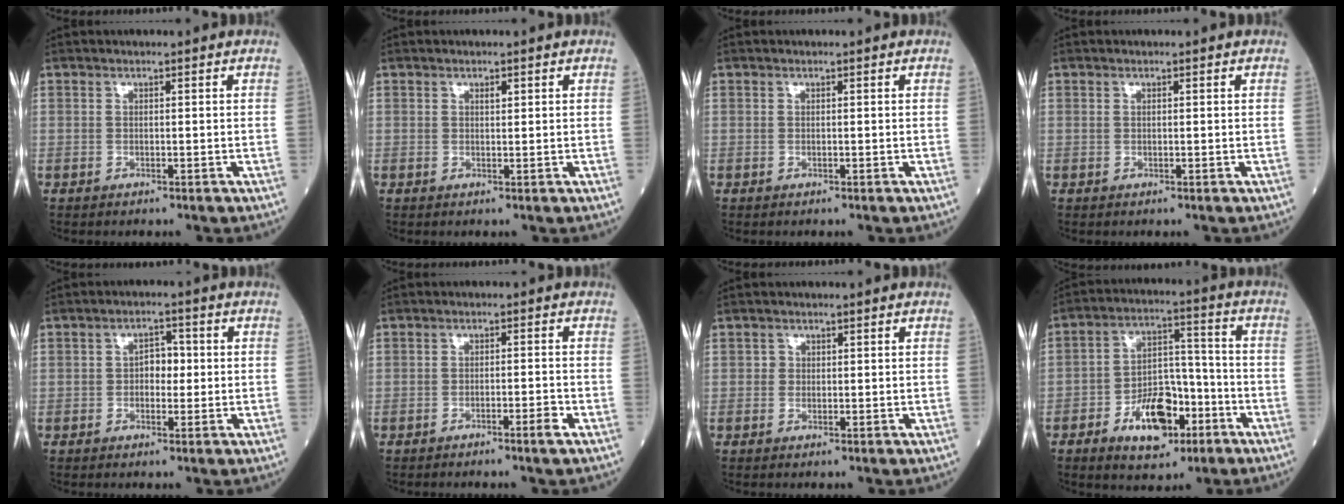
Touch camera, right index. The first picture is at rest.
{"total": 0.7, "force": [0.4, 0.2, 0.5], "torque": [-0.008, -0.003, 0.006]}
{"total": 0.0}
{"total": 0.0}
{"total": 3.2, "force": [-0.1, 2.1, 2.5], "torque": [-0.033, 0.012, -0.005]}
{"total": 2.1, "force": [-1.5, -0.3, 1.5], "torque": [-0.024, -0.001, -0.026]}
{"total": 0.8, "force": [0.0, 0.8, 0.1], "torque": [0.008, 0.002, -0.001]}
{"total": 11.2, "force": [-5.5, 5.9, 7.7], "torque": [-0.135, 0.018, -0.086]}